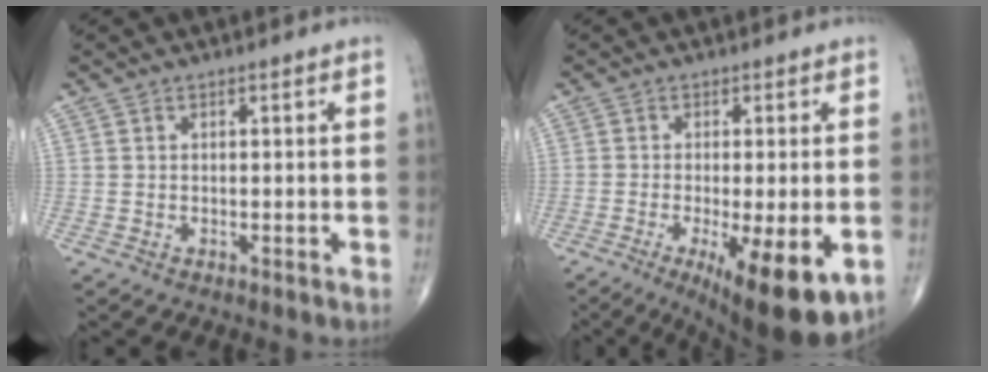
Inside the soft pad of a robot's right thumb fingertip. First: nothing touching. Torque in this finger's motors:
{"motor_torque": [0.16, 0.96, 0.21, -0.27, 0.12]}